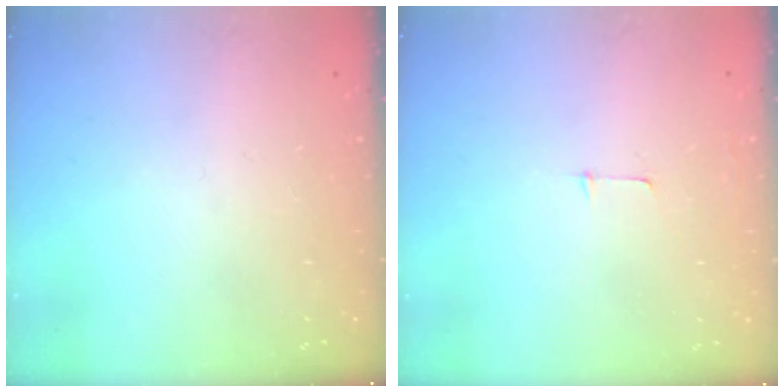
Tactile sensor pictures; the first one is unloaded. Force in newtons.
{"total": 3.7, "press": 3.7, "slide": 0.3}